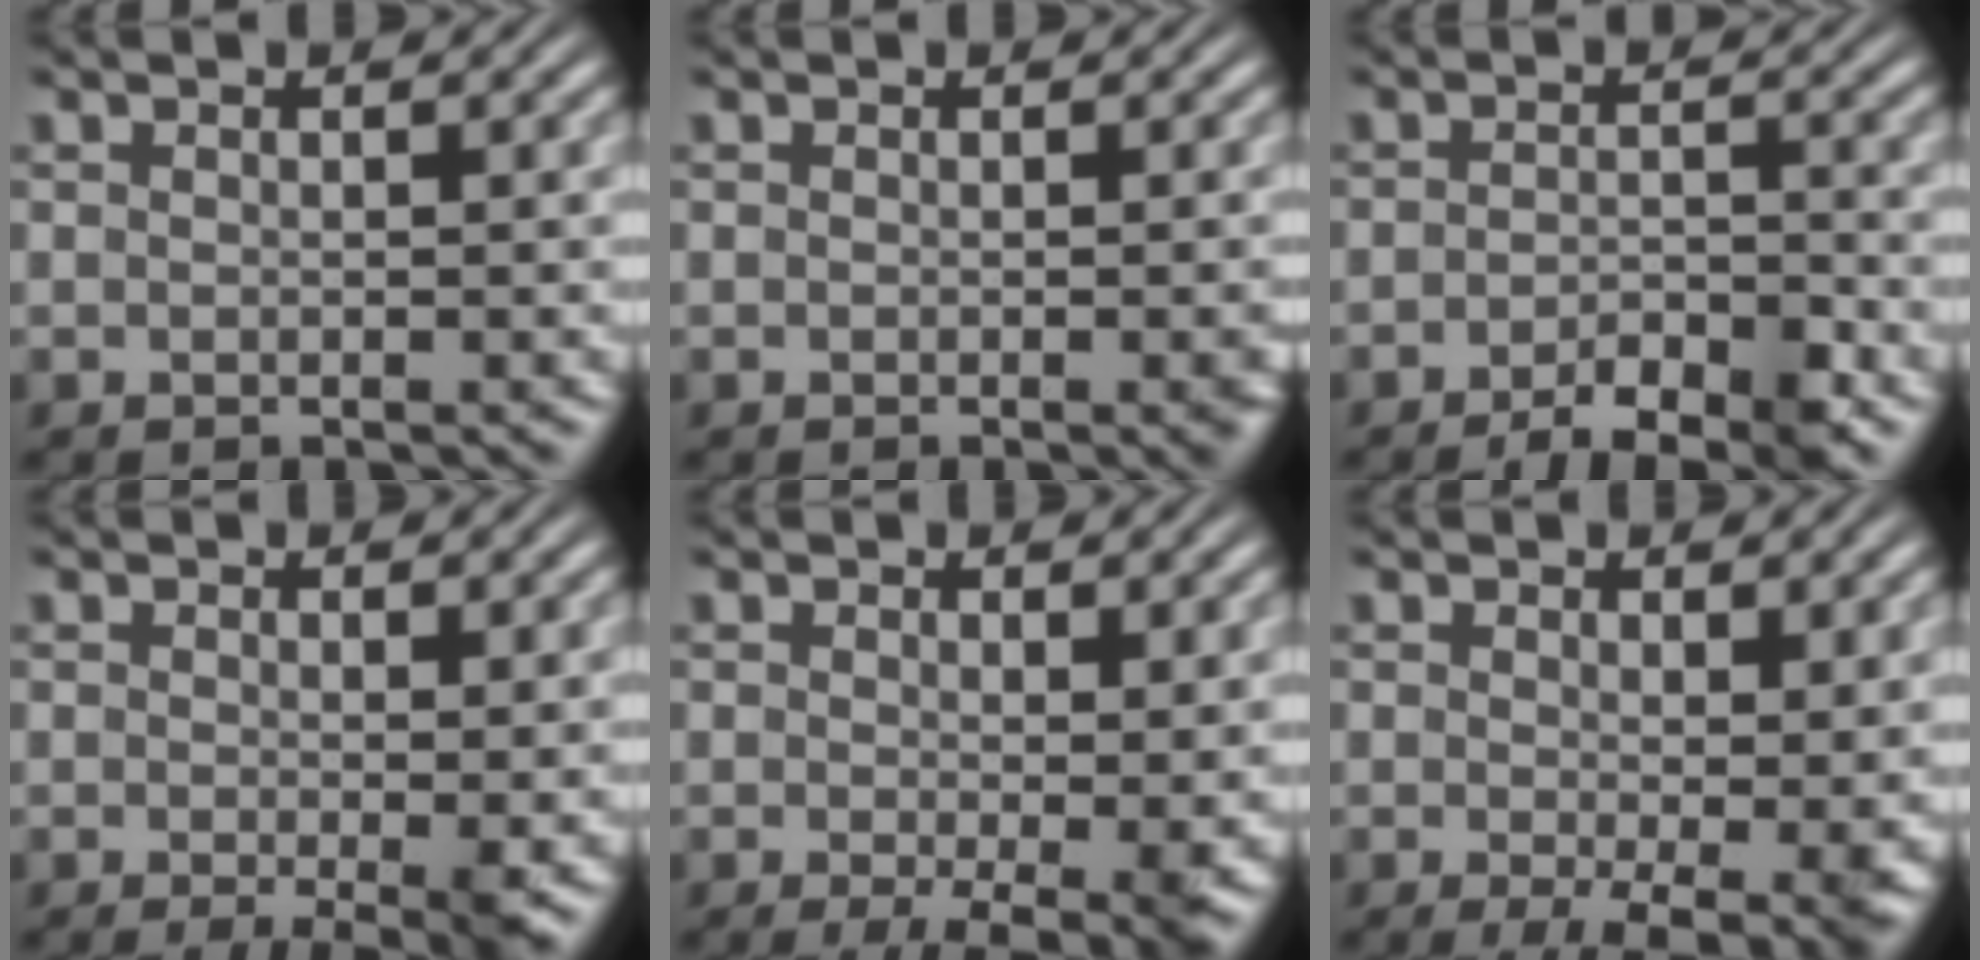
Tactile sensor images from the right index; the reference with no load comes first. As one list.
[{"total": 0.8, "force": [-0.3, 0.1, 0.8], "torque": [-0.007, 0.001, -0.005]}, {"total": 4.3, "force": [-3.5, 1.2, 2.2], "torque": [-0.025, -0.003, -0.061]}, {"total": 2.8, "force": [-1.2, 0.6, 2.5], "torque": [-0.030, -0.015, -0.013]}, {"total": 3.9, "force": [-1.8, 1.1, 3.2], "torque": [-0.038, -0.023, -0.020]}, {"total": 4.9, "force": [-2.4, 1.6, 4.0], "torque": [-0.051, -0.034, -0.023]}]